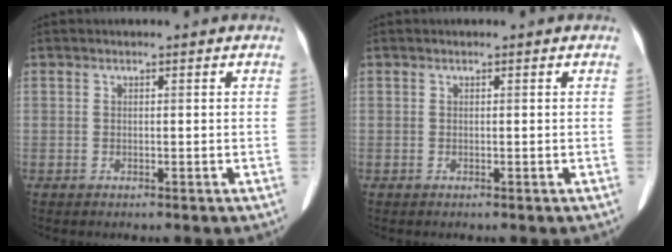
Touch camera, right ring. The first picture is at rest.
{"total": 0.0}